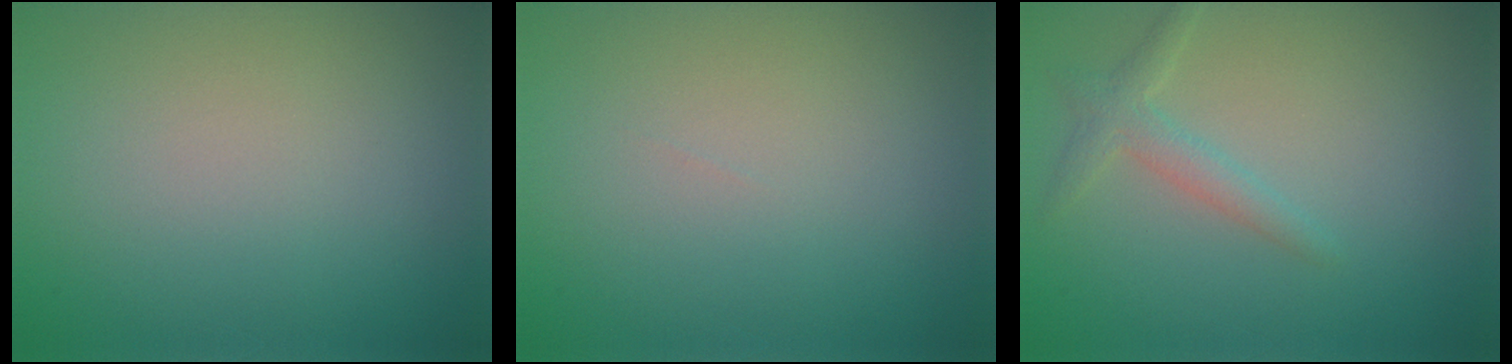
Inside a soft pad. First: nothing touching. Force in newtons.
{"total": 0.0}
{"total": 1.9, "press": 1.9, "slide": 0.1}